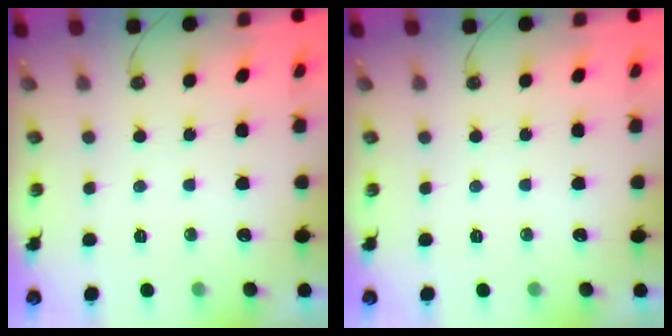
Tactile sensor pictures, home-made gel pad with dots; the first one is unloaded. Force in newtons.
{"total": 0.0}